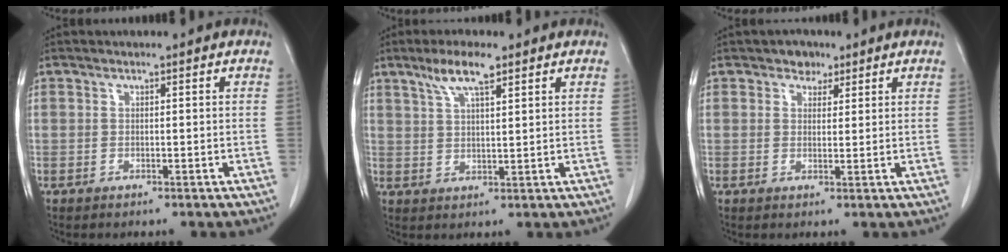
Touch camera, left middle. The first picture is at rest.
{"total": 5.7, "force": [3.8, 0.9, 4.2], "torque": [-0.085, 0.005, 0.072]}
{"total": 2.6, "force": [1.7, 1.8, 0.8], "torque": [-0.012, 0.004, 0.026]}